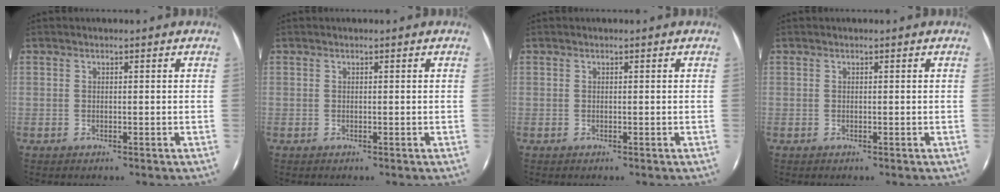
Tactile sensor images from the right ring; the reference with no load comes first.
{"total": 0.0}
{"total": 0.0}
{"total": 0.0}